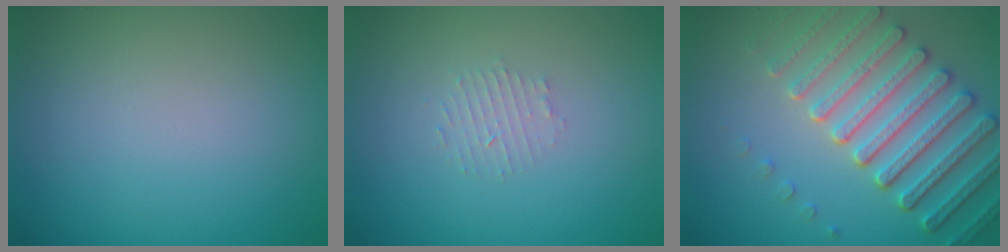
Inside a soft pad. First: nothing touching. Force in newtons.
{"total": 1.2, "press": 1.1, "slide": 0.2}
{"total": 6.1, "press": 5.4, "slide": 2.8}